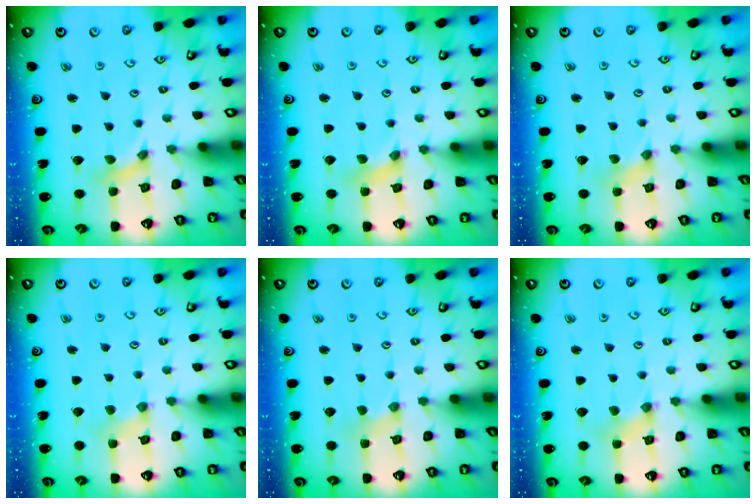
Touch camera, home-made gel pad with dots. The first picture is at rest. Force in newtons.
{"total": 2.5, "press": 2.4, "slide": 0.3}
{"total": 0.0}
{"total": 2.4, "press": 2.4, "slide": 0.5}
{"total": 0.8, "press": 0.8, "slide": 0.2}
{"total": 1.3, "press": 1.2, "slide": 0.3}